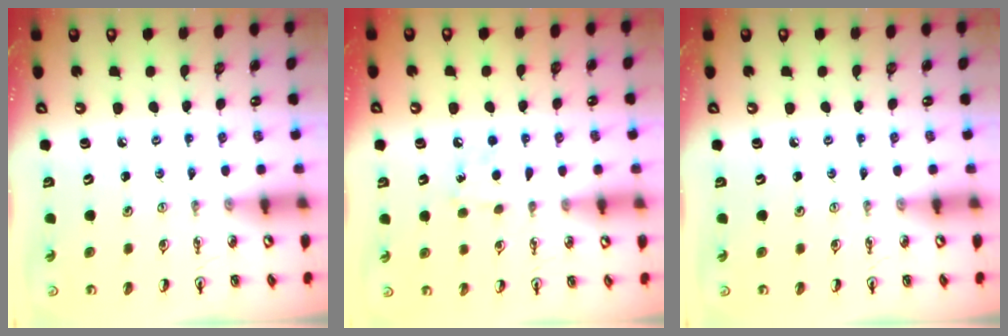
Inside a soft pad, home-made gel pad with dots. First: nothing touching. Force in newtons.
{"total": 7.5, "press": 7.4, "slide": 0.9}
{"total": 0.0}